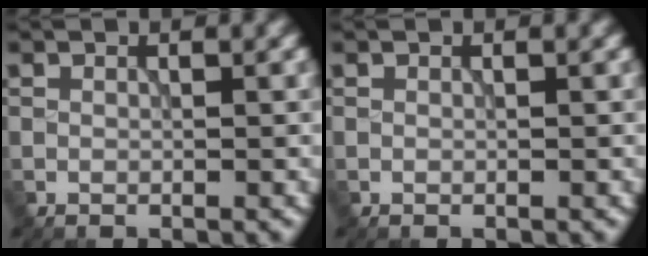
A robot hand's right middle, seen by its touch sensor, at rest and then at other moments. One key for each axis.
{"total": 0.0}